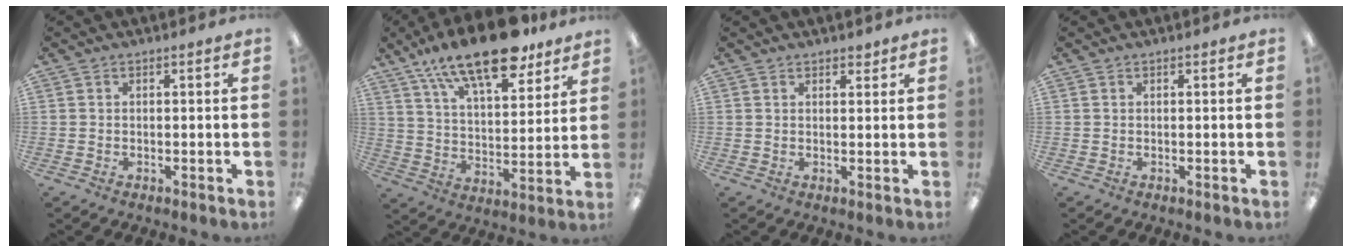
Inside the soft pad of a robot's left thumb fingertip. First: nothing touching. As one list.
[{"total": 19.1, "force": [14.1, 6.8, 10.9], "torque": [-0.180, -0.076, 0.240]}, {"total": 1.8, "force": [1.5, 0.8, 0.4], "torque": [0.001, -0.004, 0.027]}, {"total": 0.0}]